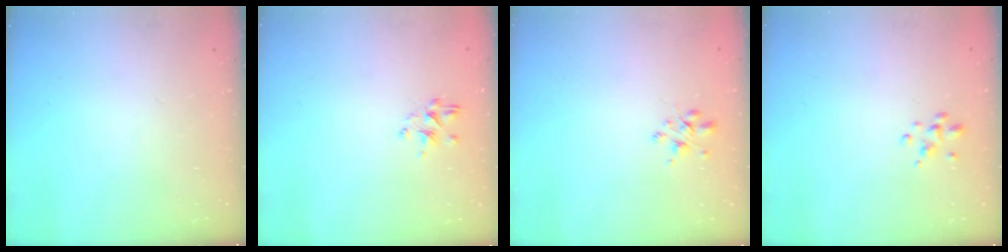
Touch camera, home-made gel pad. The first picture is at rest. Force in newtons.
{"total": 2.3, "press": 2.1, "slide": 1.0}
{"total": 2.6, "press": 2.6, "slide": 0.4}
{"total": 2.3, "press": 2.2, "slide": 0.3}